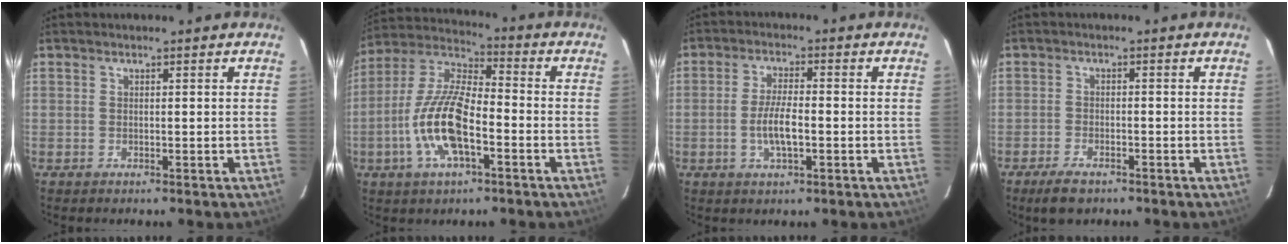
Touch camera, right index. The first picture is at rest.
{"total": 14.8, "force": [-5.0, 5.4, 12.9], "torque": [-0.269, -0.002, -0.100]}
{"total": 5.8, "force": [-1.5, 1.7, 5.3], "torque": [-0.106, -0.002, -0.027]}
{"total": 4.8, "force": [-3.5, 2.0, 2.5], "torque": [-0.066, -0.008, -0.062]}